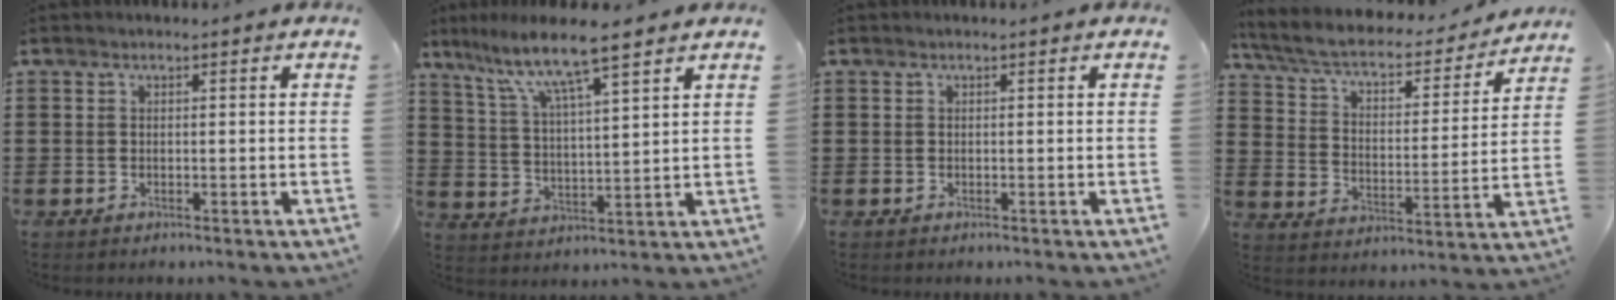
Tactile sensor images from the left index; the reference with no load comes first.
{"total": 8.6, "force": [6.8, 0.4, 5.4], "torque": [-0.126, -0.031, 0.114]}
{"total": 0.0}
{"total": 5.8, "force": [4.7, 1.4, 3.0], "torque": [-0.080, -0.035, 0.077]}